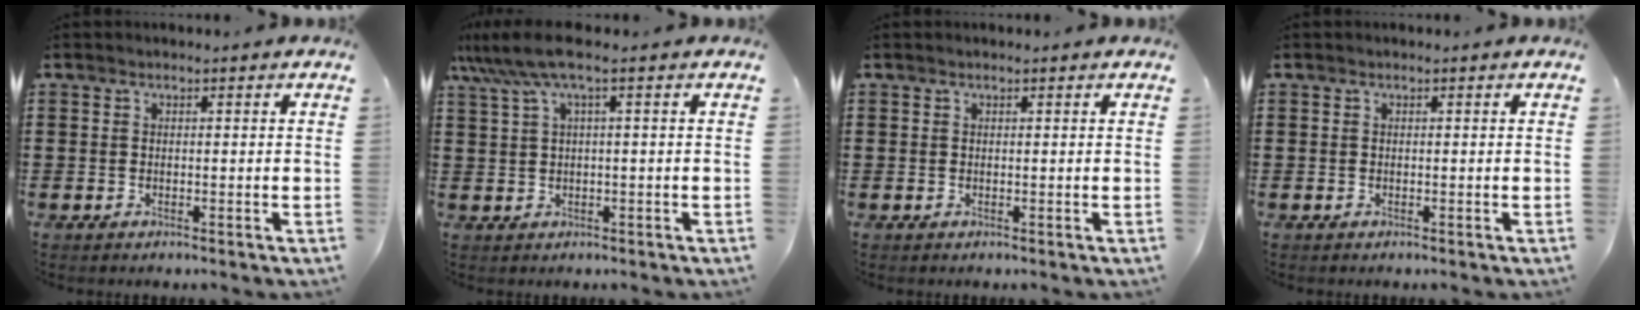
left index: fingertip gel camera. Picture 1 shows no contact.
{"total": 5.4, "force": [1.8, 0.5, 5.1], "torque": [-0.114, -0.008, 0.026]}
{"total": 0.0}
{"total": 0.0}